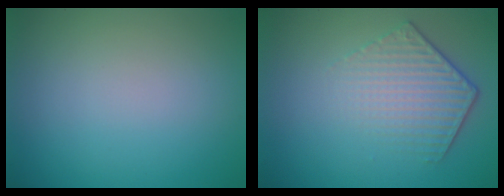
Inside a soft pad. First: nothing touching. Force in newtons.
{"total": 4.5, "press": 3.2, "slide": 3.1}